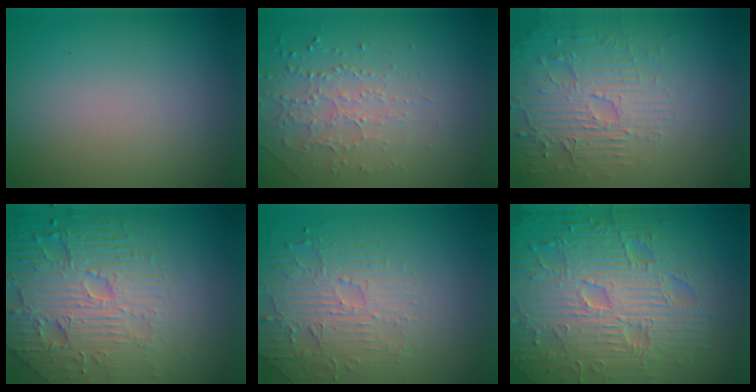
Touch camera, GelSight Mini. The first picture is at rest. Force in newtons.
{"total": 1.7, "press": 1.5, "slide": 0.8}
{"total": 5.5, "press": 3.5, "slide": 4.2}
{"total": 7.9, "press": 5.7, "slide": 5.4}
{"total": 2.8, "press": 2.5, "slide": 1.4}
{"total": 12.5, "press": 8.0, "slide": 9.7}